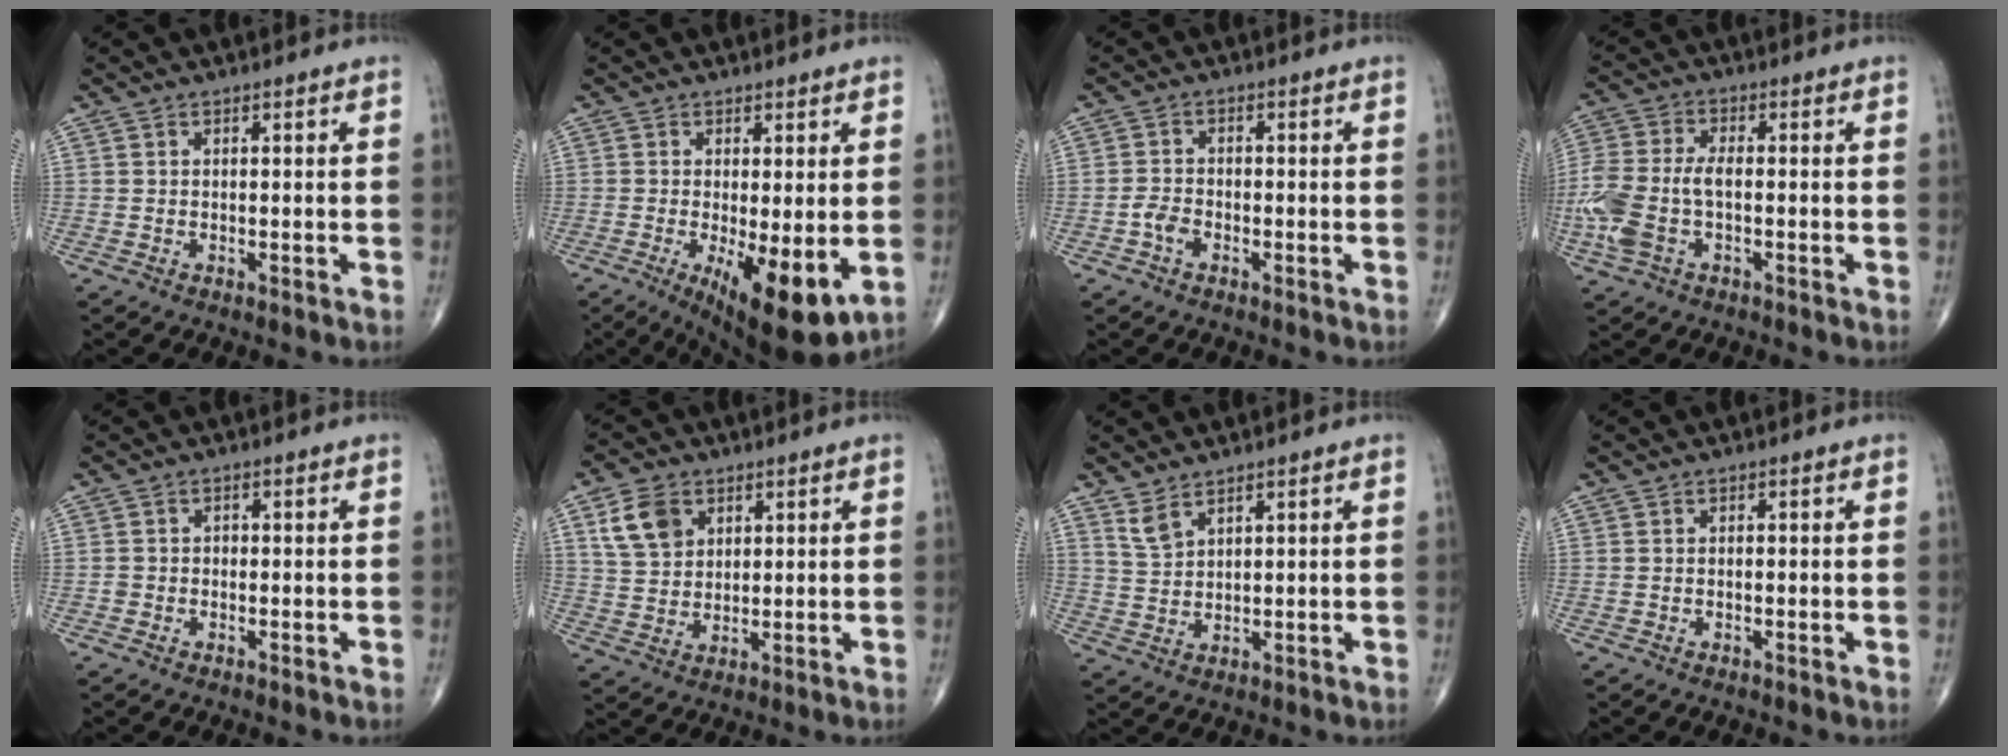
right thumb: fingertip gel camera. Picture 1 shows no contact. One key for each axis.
{"total": 11.6, "fx": -2.6, "fy": 3.7, "fz": 10.7, "tx": -0.159, "ty": -0.028, "tz": -0.029}
{"total": 2.6, "fx": -1.3, "fy": 1.6, "fz": 1.5, "tx": -0.029, "ty": 0.009, "tz": -0.028}
{"total": 11.3, "fx": -2.3, "fy": 6.1, "fz": 9.2, "tx": -0.234, "ty": 0.018, "tz": -0.046}
{"total": 1.3, "fx": -0.4, "fy": 1.2, "fz": 0.2, "tx": 0.006, "ty": 0.007, "tz": -0.010}
{"total": 8.2, "fx": 3.6, "fy": 5.9, "fz": 4.3, "tx": -0.062, "ty": -0.010, "tz": 0.073}
{"total": 3.4, "fx": 2.6, "fy": 1.3, "fz": 1.8, "tx": -0.034, "ty": -0.015, "tz": 0.062}
{"total": 0.0}